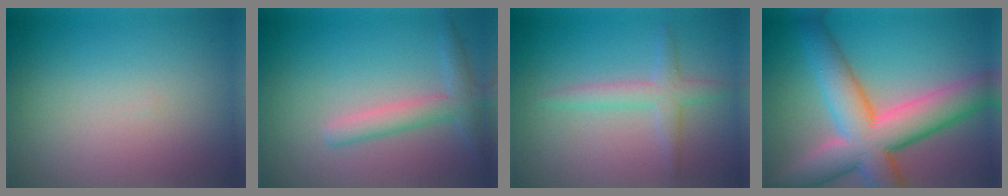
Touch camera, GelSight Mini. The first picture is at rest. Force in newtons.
{"total": 2.8, "press": 2.8, "slide": 0.1}
{"total": 2.5, "press": 2.5, "slide": 0.0}
{"total": 11.0, "press": 11.0, "slide": 0.6}